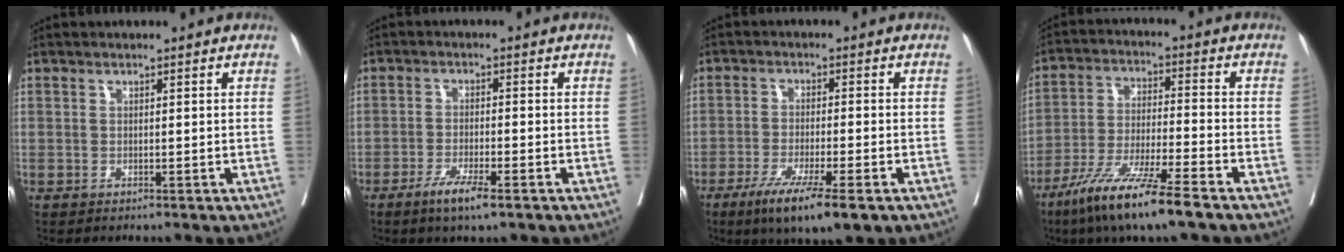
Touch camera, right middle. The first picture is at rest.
{"total": 5.0, "force": [-3.1, 0.5, 3.8], "torque": [-0.073, -0.007, -0.055]}
{"total": 9.7, "force": [-5.8, 1.0, 7.7], "torque": [-0.129, -0.023, -0.091]}
{"total": 12.2, "force": [-8.4, 0.0, 8.9], "torque": [-0.174, -0.037, -0.158]}